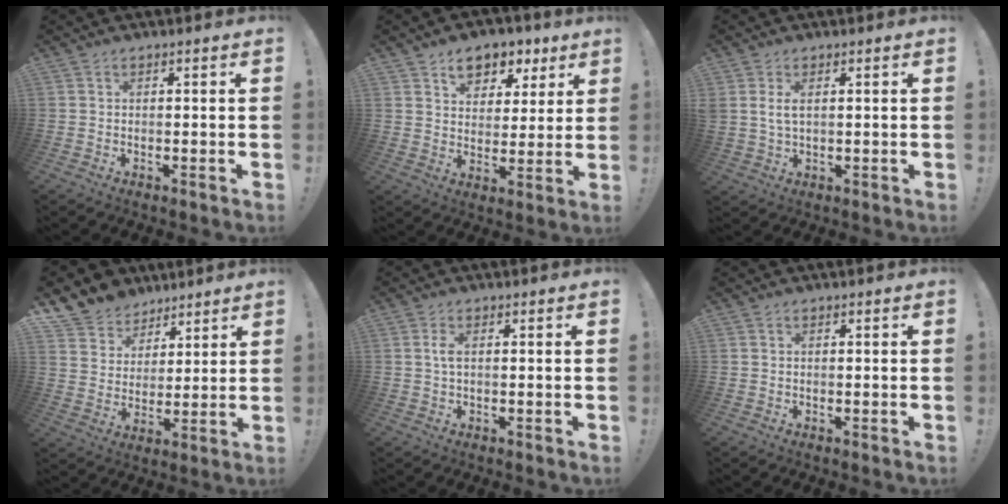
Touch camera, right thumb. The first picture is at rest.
{"total": 9.0, "force": [5.7, 6.2, 3.2], "torque": [-0.036, -0.037, 0.106]}
{"total": 3.7, "force": [1.3, 1.7, 3.1], "torque": [-0.061, 0.001, 0.024]}
{"total": 9.4, "force": [6.6, 6.6, 0.9], "torque": [-0.025, -0.053, 0.135]}
{"total": 2.1, "force": [0.2, 0.7, 2.0], "torque": [-0.031, 0.001, 0.001]}
{"total": 0.0}